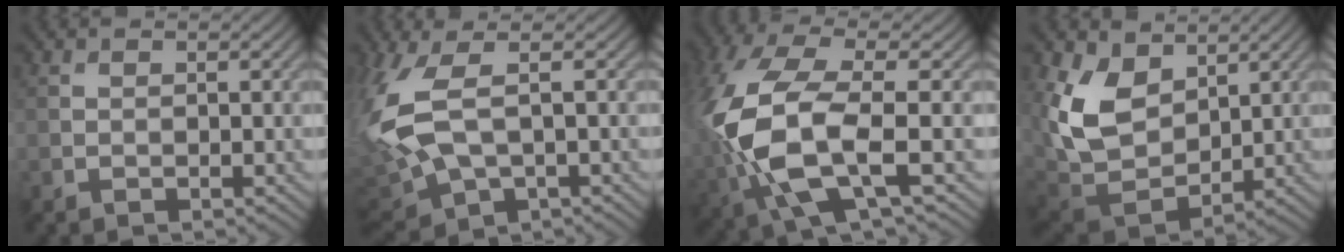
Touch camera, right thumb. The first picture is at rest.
{"total": 10.8, "force": [0.2, 5.2, 9.5], "torque": [-0.260, -0.010, 0.001]}
{"total": 12.7, "force": [-2.1, 6.0, 11.0], "torque": [-0.268, -0.016, -0.042]}
{"total": 11.6, "force": [4.4, 7.5, 7.7], "torque": [-0.204, -0.003, 0.089]}